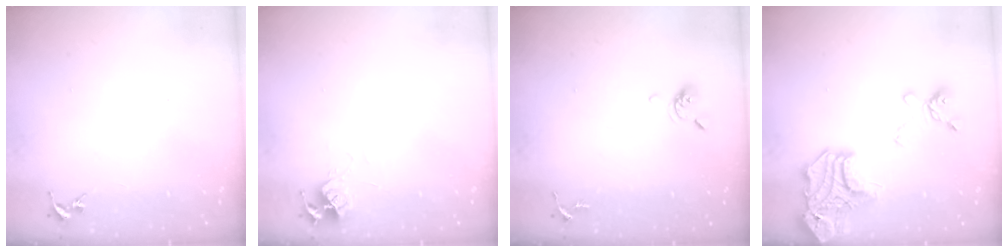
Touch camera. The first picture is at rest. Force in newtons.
{"total": 6.0, "press": 6.0, "slide": 0.6}
{"total": 6.2, "press": 6.0, "slide": 1.5}
{"total": 21.4, "press": 21.4, "slide": 1.4}